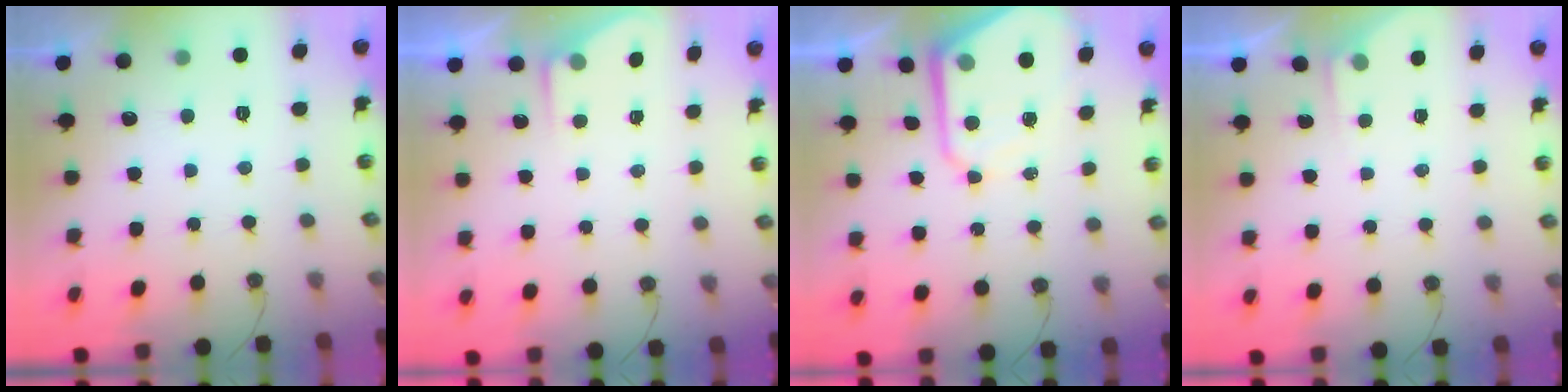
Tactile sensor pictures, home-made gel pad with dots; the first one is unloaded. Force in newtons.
{"total": 3.2, "press": 3.2, "slide": 0.5}
{"total": 9.6, "press": 9.6, "slide": 0.9}
{"total": 3.0, "press": 2.9, "slide": 0.5}